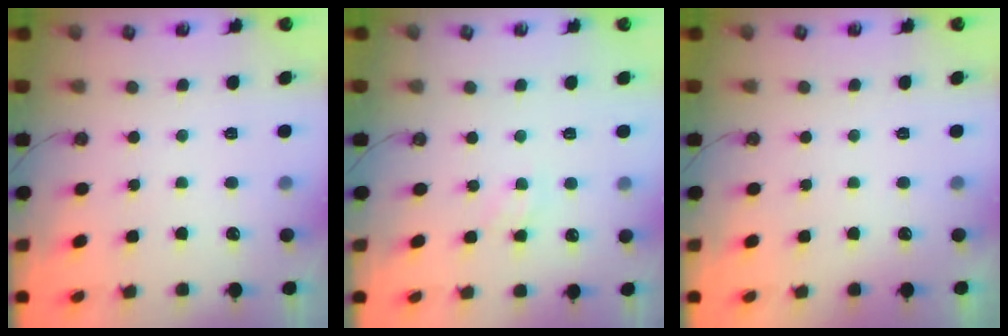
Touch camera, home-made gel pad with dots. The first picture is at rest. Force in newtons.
{"total": 1.8, "press": 1.8, "slide": 0.2}
{"total": 0.0}